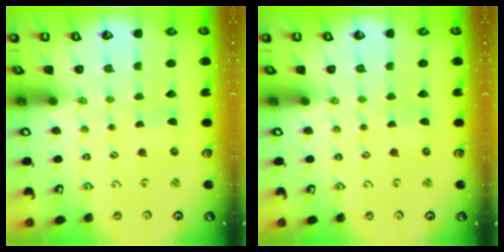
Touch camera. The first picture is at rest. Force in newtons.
{"total": 0.0}